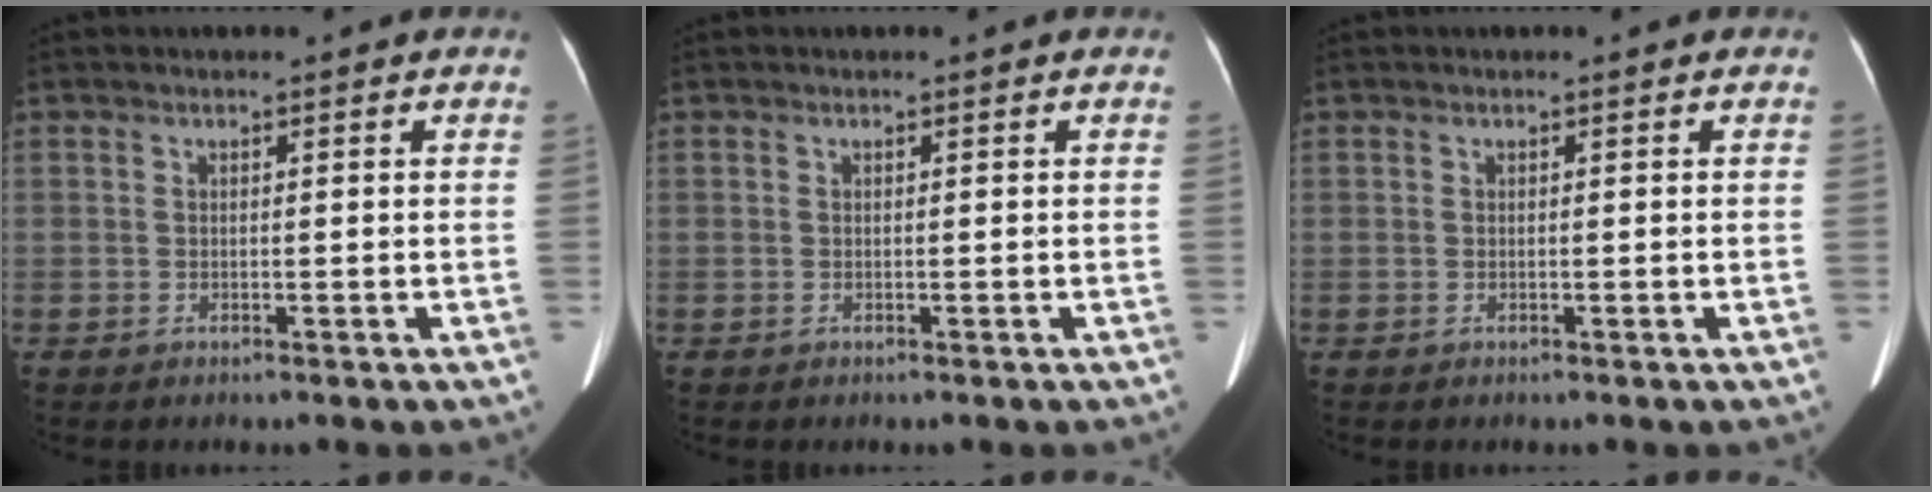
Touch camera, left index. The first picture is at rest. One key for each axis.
{"total": 0.0}
{"total": 0.0}